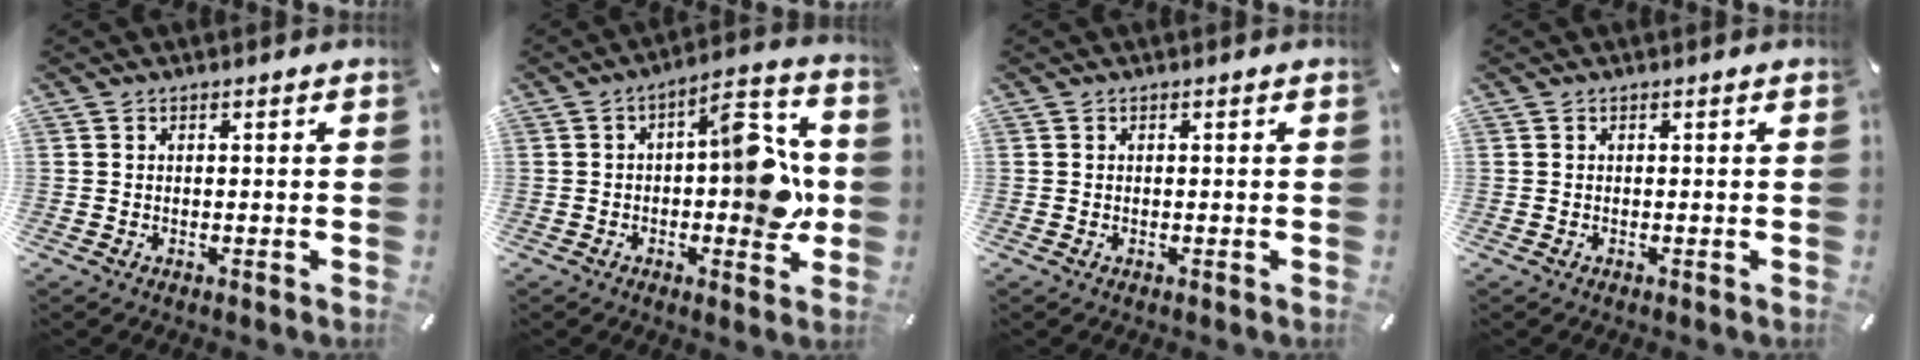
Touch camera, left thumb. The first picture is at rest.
{"total": 14.5, "force": [0.1, 6.7, 12.9], "torque": [-0.151, -0.004, 0.003]}
{"total": 0.0}
{"total": 0.0}